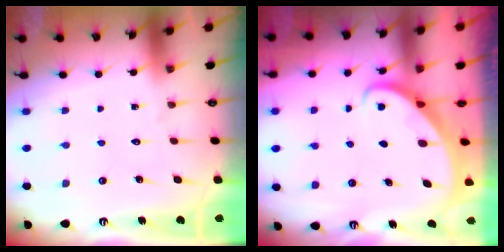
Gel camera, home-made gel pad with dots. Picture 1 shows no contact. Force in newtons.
{"total": 2.6, "press": 2.6, "slide": 0.3}